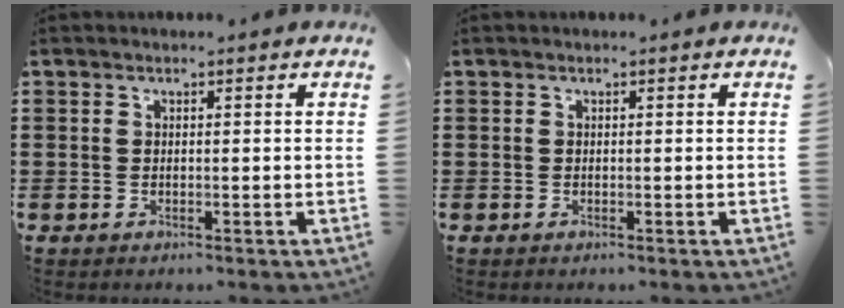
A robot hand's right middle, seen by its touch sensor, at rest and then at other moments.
{"total": 0.0}